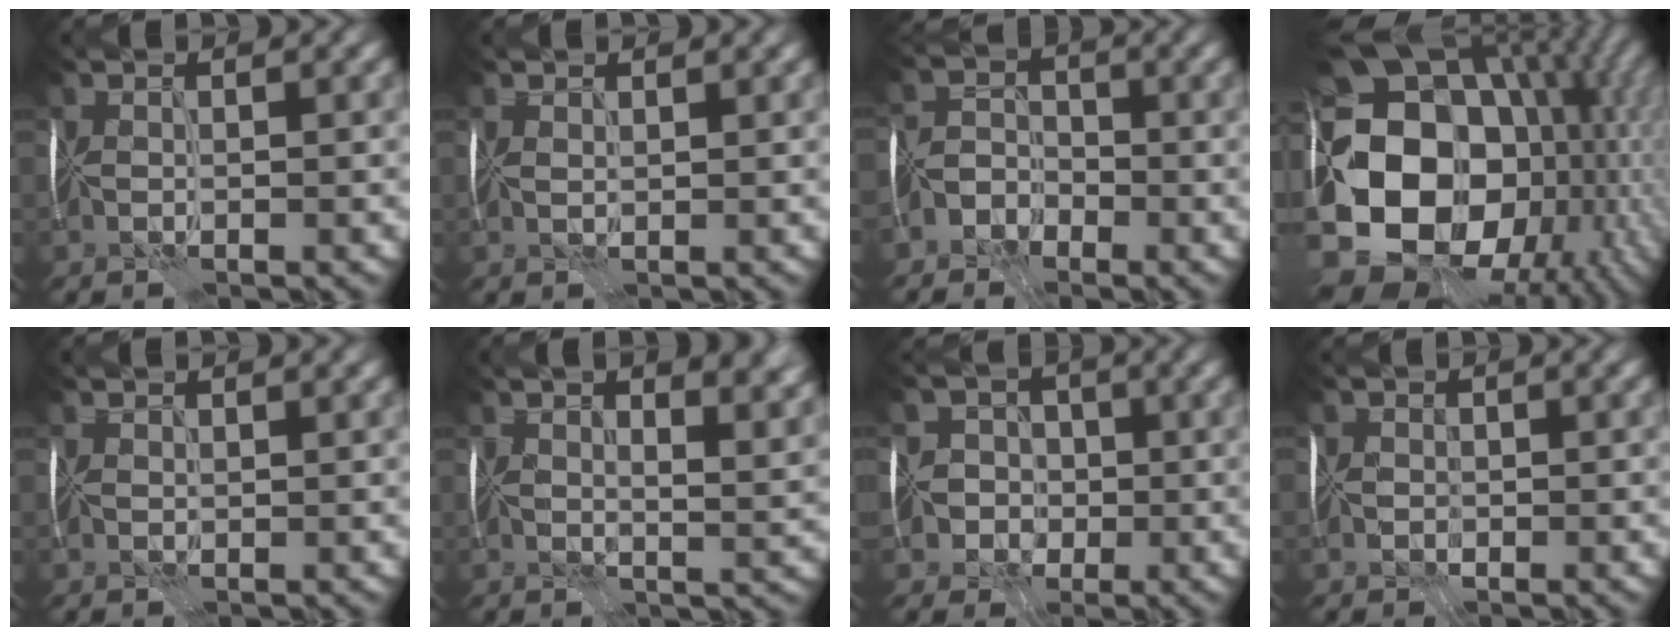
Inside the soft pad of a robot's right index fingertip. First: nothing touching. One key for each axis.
{"total": 0.8, "fx": 0.8, "fy": 0.3, "fz": 0.2, "tx": -0.006, "ty": 0.005, "tz": 0.012}
{"total": 3.3, "fx": -3.0, "fy": 1.4, "fz": 0.2, "tx": 0.013, "ty": 0.004, "tz": -0.062}
{"total": 20.2, "fx": -1.9, "fy": 15.4, "fz": 13.0, "tx": -0.231, "ty": 0.002, "tz": -0.016}
{"total": 0.9, "fx": 0.7, "fy": 0.5, "fz": 0.2, "tx": -0.007, "ty": 0.005, "tz": 0.008}
{"total": 10.3, "fx": 5.2, "fy": 4.6, "fz": 7.7, "tx": -0.071, "ty": 0.047, "tz": 0.049}
{"total": 4.6, "fx": -1.8, "fy": 4.2, "fz": 0.7, "tx": 0.019, "ty": 0.013, "tz": -0.060}
{"total": 1.8, "fx": -0.5, "fy": 1.7, "fz": 0.3, "tx": 0.015, "ty": 0.011, "tz": -0.021}